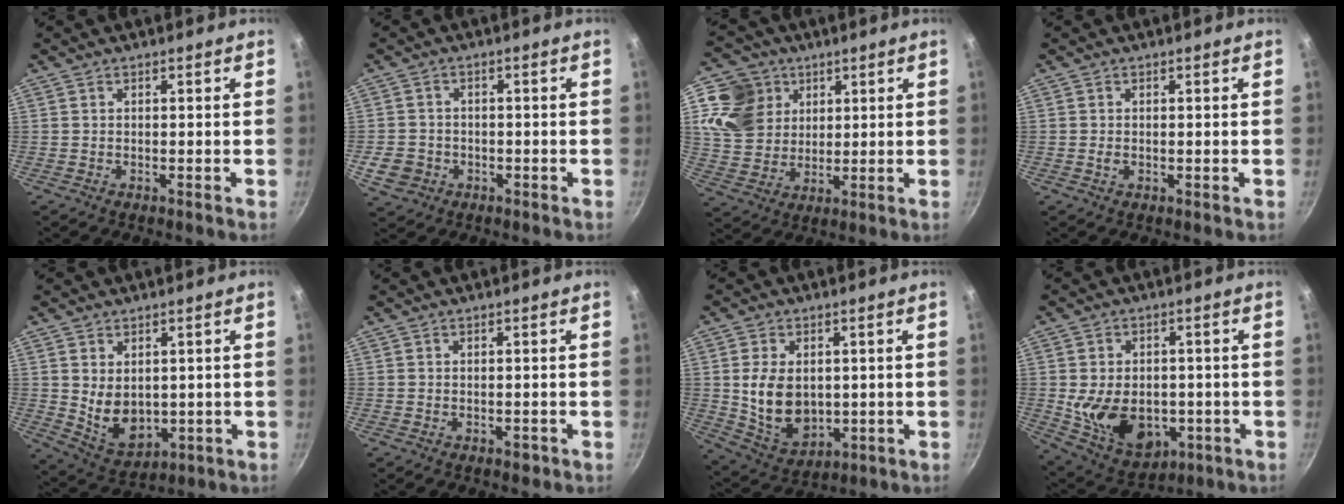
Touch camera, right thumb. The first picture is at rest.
{"total": 5.6, "force": [-1.7, 4.9, 2.2], "torque": [-0.033, 0.016, -0.023]}
{"total": 12.8, "force": [5.1, 10.9, 4.3], "torque": [-0.054, -0.016, 0.098]}
{"total": 0.9, "force": [-0.1, 0.6, 0.7], "torque": [-0.013, 0.000, -0.001]}
{"total": 8.6, "force": [0.9, 6.1, 6.0], "torque": [-0.083, -0.021, 0.041]}
{"total": 1.3, "force": [-0.5, 0.9, 0.8], "torque": [-0.011, 0.002, -0.005]}
{"total": 11.9, "force": [0.8, 8.4, 8.3], "torque": [-0.132, -0.017, 0.036]}
{"total": 15.0, "force": [-2.3, 10.6, 10.4], "torque": [-0.151, -0.004, -0.014]}